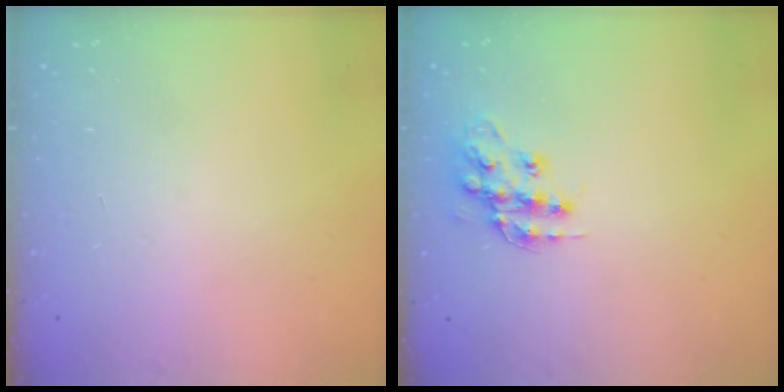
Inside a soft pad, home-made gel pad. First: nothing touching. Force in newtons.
{"total": 12.5, "press": 12.5, "slide": 0.9}